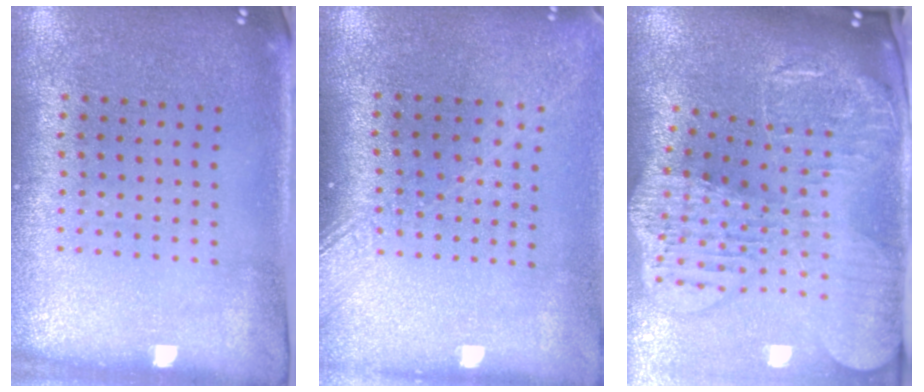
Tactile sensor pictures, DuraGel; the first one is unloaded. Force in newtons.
{"total": 1.8, "press": 1.4, "slide": 1.0}
{"total": 4.1, "press": 3.1, "slide": 2.6}